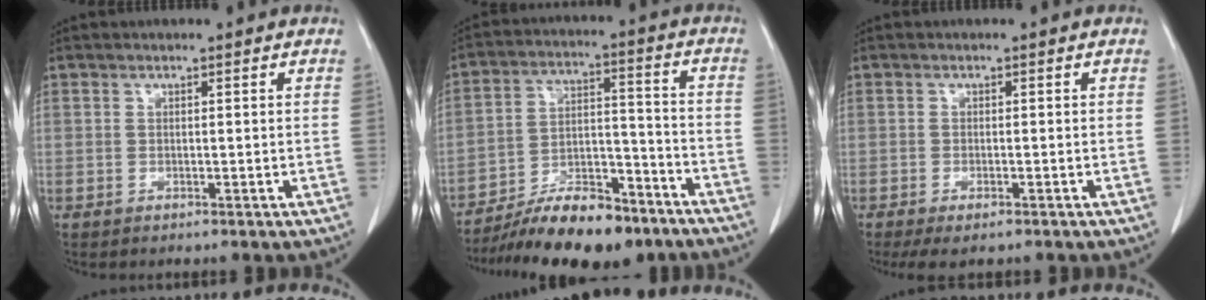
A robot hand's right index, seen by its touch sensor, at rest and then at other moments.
{"total": 15.5, "force": [-12.2, 4.7, 8.2], "torque": [-0.128, 0.023, -0.203]}
{"total": 3.8, "force": [-2.7, 1.1, 2.5], "torque": [-0.037, -0.010, -0.036]}